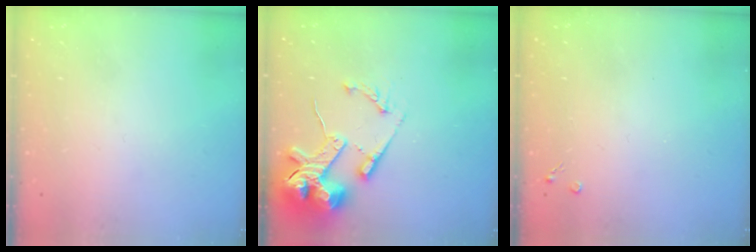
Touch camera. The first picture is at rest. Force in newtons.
{"total": 16.8, "press": 16.7, "slide": 2.2}
{"total": 2.1, "press": 2.1, "slide": 0.4}